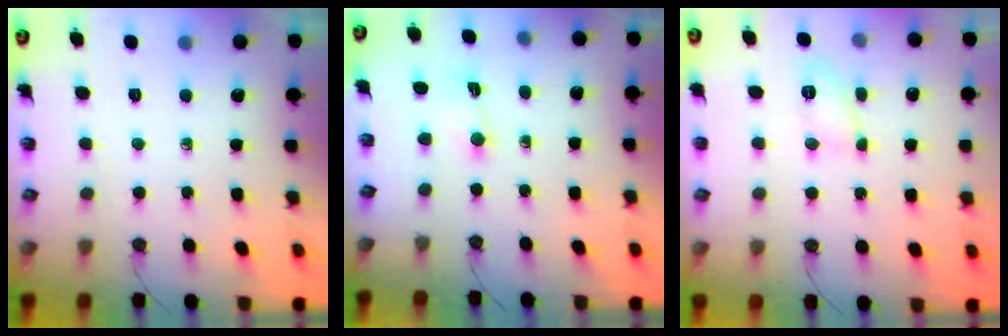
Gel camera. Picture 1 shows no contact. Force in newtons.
{"total": 0.8, "press": 0.8, "slide": 0.2}
{"total": 8.3, "press": 7.0, "slide": 4.4}